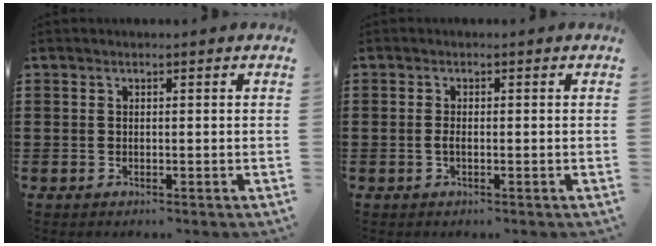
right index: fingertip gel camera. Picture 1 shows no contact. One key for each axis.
{"total": 1.2, "fx": -0.3, "fy": 0.3, "fz": 1.1, "tx": -0.021, "ty": -0.002, "tz": -0.006}